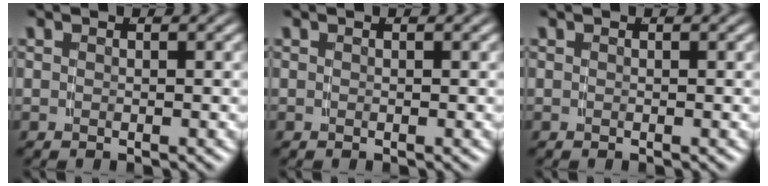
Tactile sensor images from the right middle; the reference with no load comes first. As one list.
[{"total": 0.0}, {"total": 0.0}]